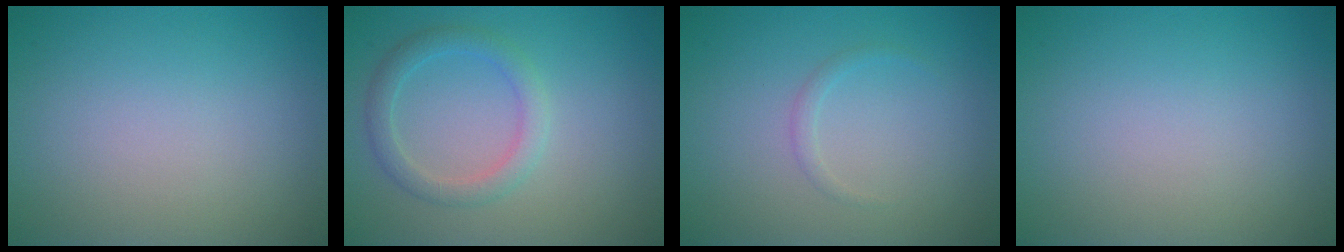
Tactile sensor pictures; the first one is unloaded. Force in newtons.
{"total": 2.4, "press": 2.4, "slide": 0.1}
{"total": 0.8, "press": 0.8, "slide": 0.1}
{"total": 0.0}